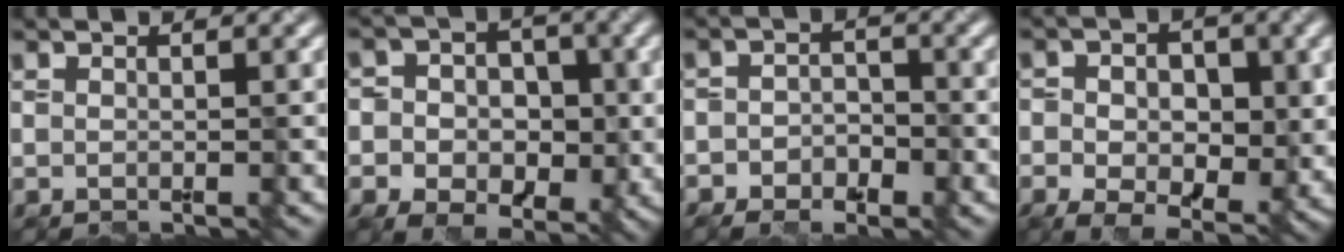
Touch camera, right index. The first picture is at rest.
{"total": 6.9, "force": [-1.9, 5.5, 3.7], "torque": [-0.029, 0.009, -0.037]}
{"total": 3.2, "force": [-2.4, 1.7, 1.0], "torque": [-0.016, 0.003, -0.038]}
{"total": 6.7, "force": [-1.3, 4.4, 4.9], "torque": [-0.074, -0.010, -0.011]}